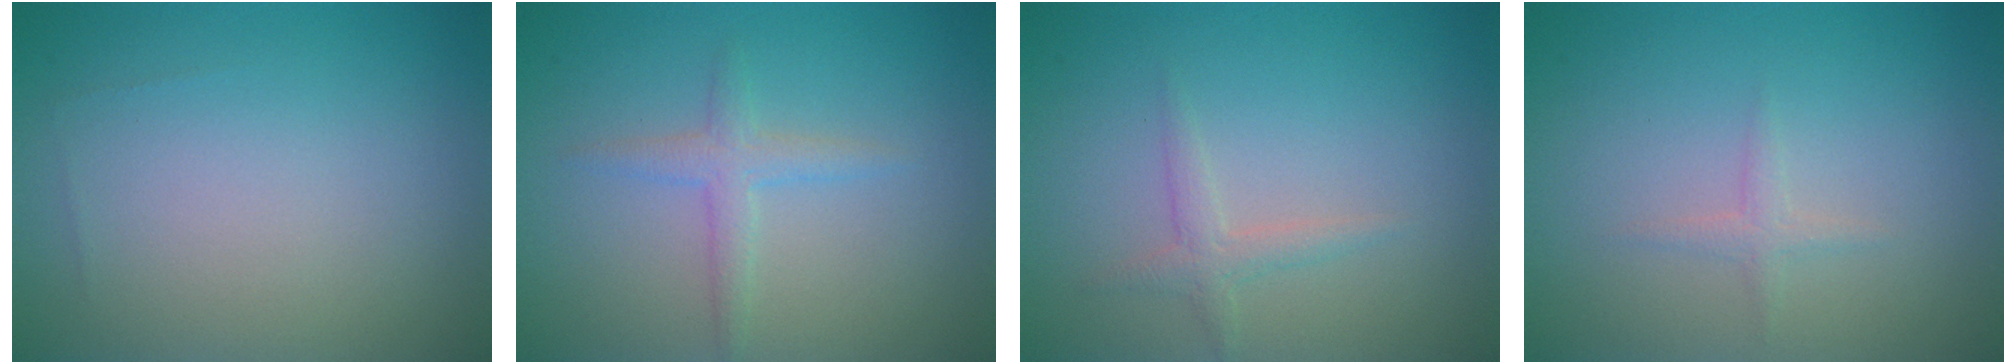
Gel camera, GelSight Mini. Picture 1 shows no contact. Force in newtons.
{"total": 1.9, "press": 1.9, "slide": 0.1}
{"total": 1.5, "press": 1.5, "slide": 0.0}
{"total": 0.9, "press": 0.9, "slide": 0.0}